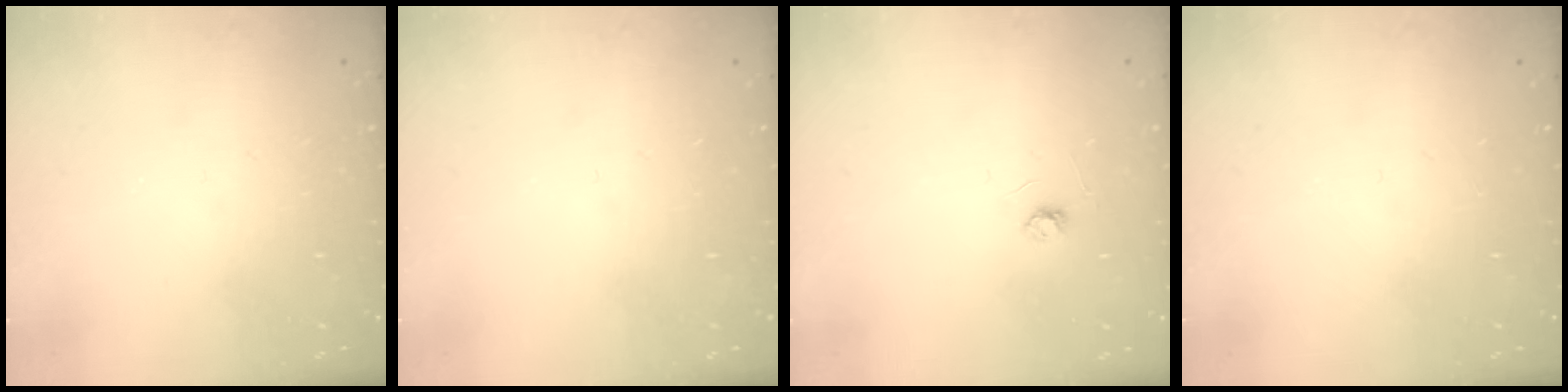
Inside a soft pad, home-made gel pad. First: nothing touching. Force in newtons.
{"total": 0.0}
{"total": 2.6, "press": 2.6, "slide": 0.3}
{"total": 0.0}